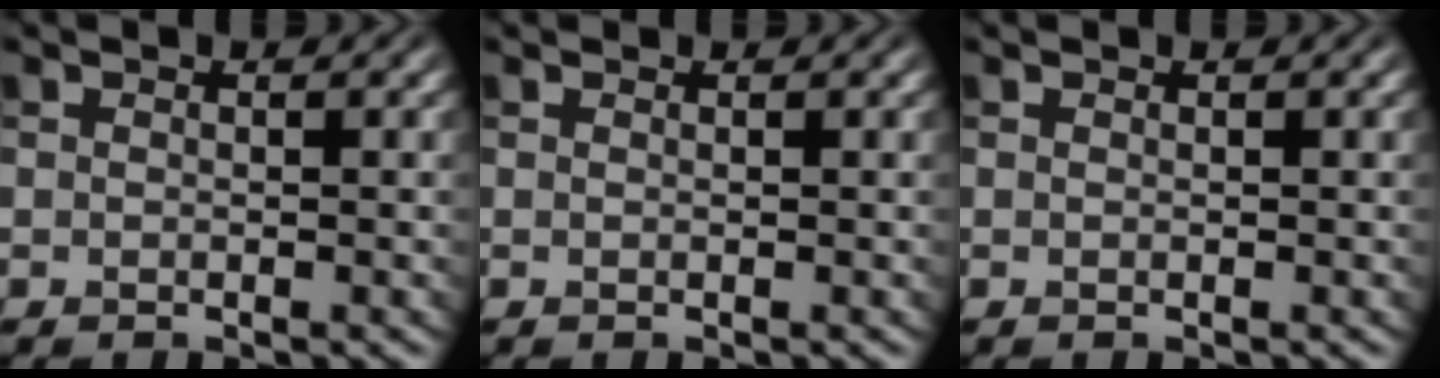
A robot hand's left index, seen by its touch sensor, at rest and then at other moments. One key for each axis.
{"total": 0.5, "fx": 0.5, "fy": 0.0, "fz": 0.0, "tx": -0.002, "ty": 0.000, "tz": 0.005}
{"total": 0.0}